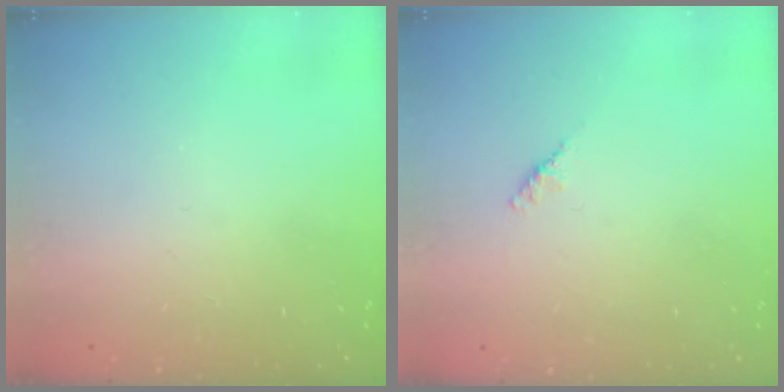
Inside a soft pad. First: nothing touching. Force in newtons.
{"total": 1.8, "press": 1.7, "slide": 0.6}